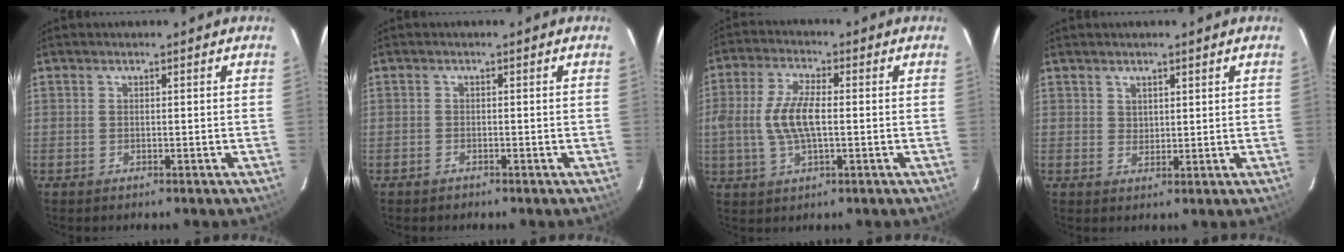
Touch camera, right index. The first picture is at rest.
{"total": 1.0, "force": [-0.8, 0.6, 0.0], "torque": [-0.001, 0.004, -0.015]}
{"total": 8.7, "force": [-0.3, 3.6, 7.9], "torque": [-0.163, 0.006, -0.006]}
{"total": 2.3, "force": [1.6, 1.5, 0.6], "torque": [-0.002, 0.004, 0.028]}